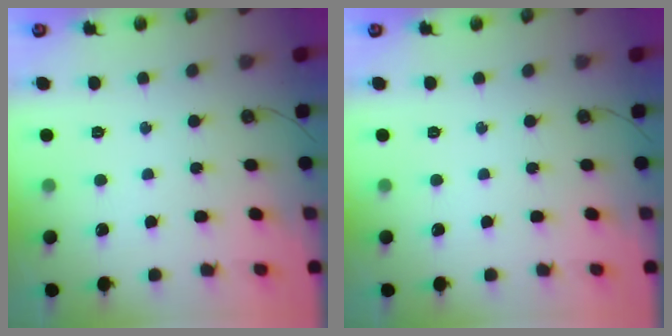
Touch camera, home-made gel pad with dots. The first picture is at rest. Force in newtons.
{"total": 0.0}